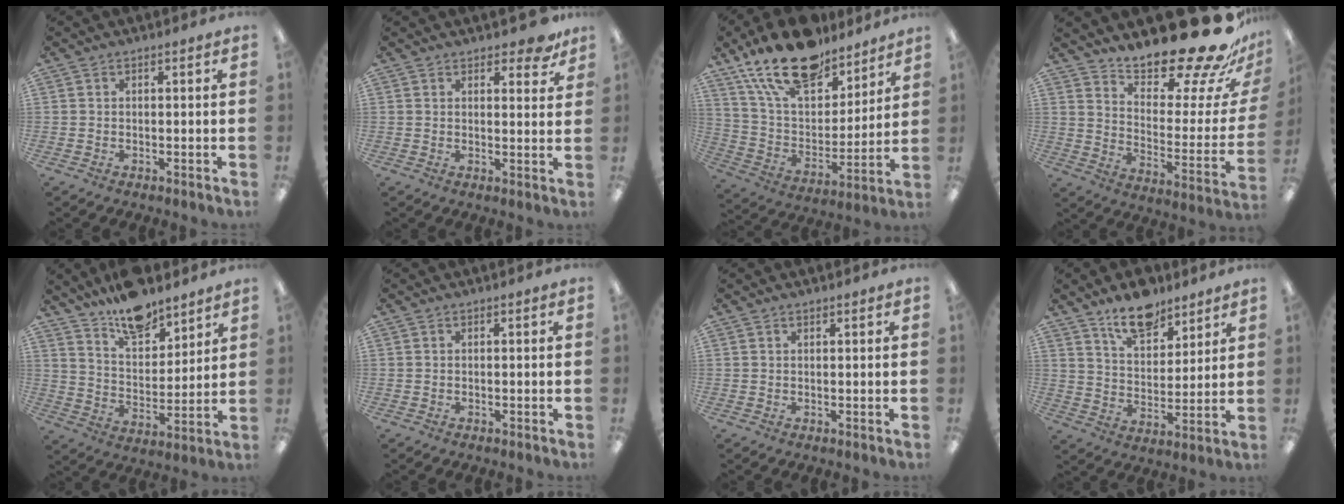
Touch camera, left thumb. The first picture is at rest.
{"total": 4.9, "force": [3.8, 1.9, 2.3], "torque": [-0.013, -0.024, 0.063]}
{"total": 20.5, "force": [15.6, 9.1, 9.7], "torque": [-0.184, -0.088, 0.279]}
{"total": 23.1, "force": [19.2, 4.7, 11.9], "torque": [-0.149, -0.155, 0.308]}
{"total": 12.3, "force": [10.6, 4.7, 4.0], "torque": [-0.066, -0.071, 0.195]}
{"total": 0.0}
{"total": 0.5, "force": [0.5, 0.1, 0.1], "torque": [-0.004, 0.000, 0.010]}
{"total": 11.8, "force": [9.4, 5.4, 4.8], "torque": [-0.066, -0.056, 0.169]}